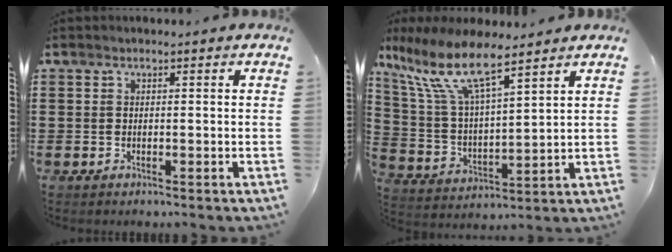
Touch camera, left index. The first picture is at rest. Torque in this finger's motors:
{"motor_torque": [2.14, 0.00, 0.45, 0.21]}